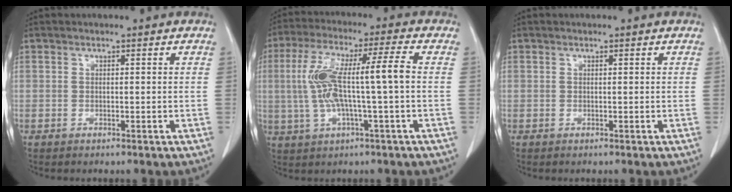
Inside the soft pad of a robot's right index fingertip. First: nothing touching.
{"total": 11.7, "force": [0.0, 0.7, 11.7], "torque": [-0.237, 0.026, -0.001]}
{"total": 0.0}